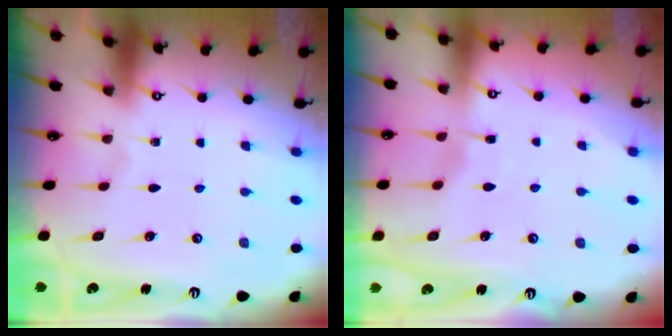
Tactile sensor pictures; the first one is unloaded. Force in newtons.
{"total": 2.8, "press": 2.7, "slide": 0.5}